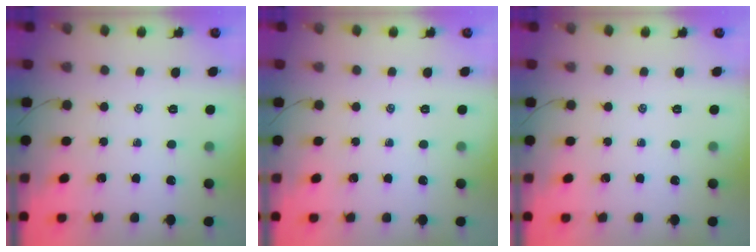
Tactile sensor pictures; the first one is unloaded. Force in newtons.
{"total": 0.0}
{"total": 0.0}